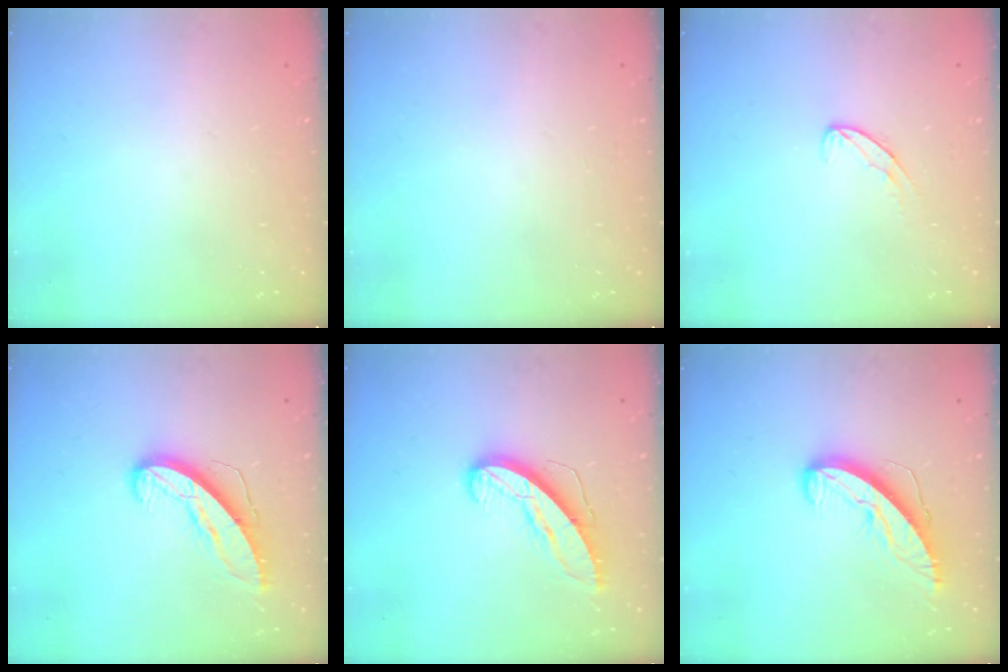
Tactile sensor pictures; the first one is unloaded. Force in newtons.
{"total": 0.0}
{"total": 7.2, "press": 7.2, "slide": 0.5}
{"total": 9.7, "press": 9.7, "slide": 0.4}
{"total": 9.7, "press": 9.7, "slide": 0.4}
{"total": 9.6, "press": 9.6, "slide": 0.3}